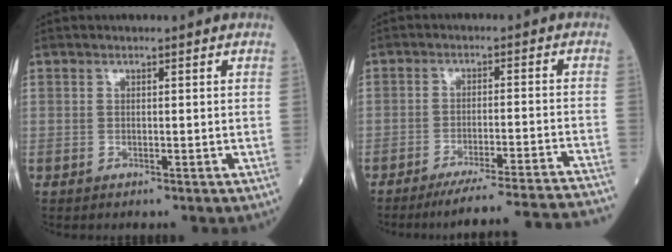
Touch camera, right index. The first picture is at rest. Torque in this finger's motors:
{"motor_torque": [-0.17, -0.88, 0.07, -0.04]}